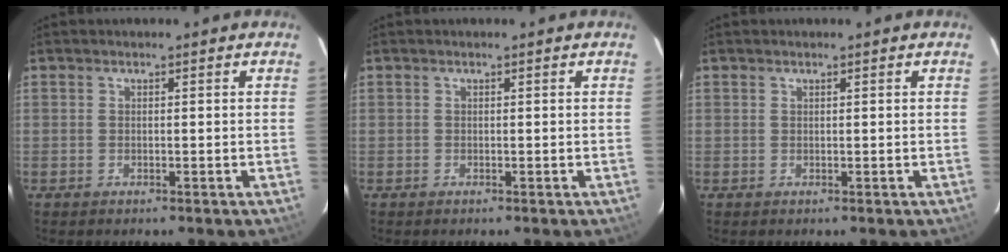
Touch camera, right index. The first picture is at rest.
{"total": 0.0}
{"total": 0.0}